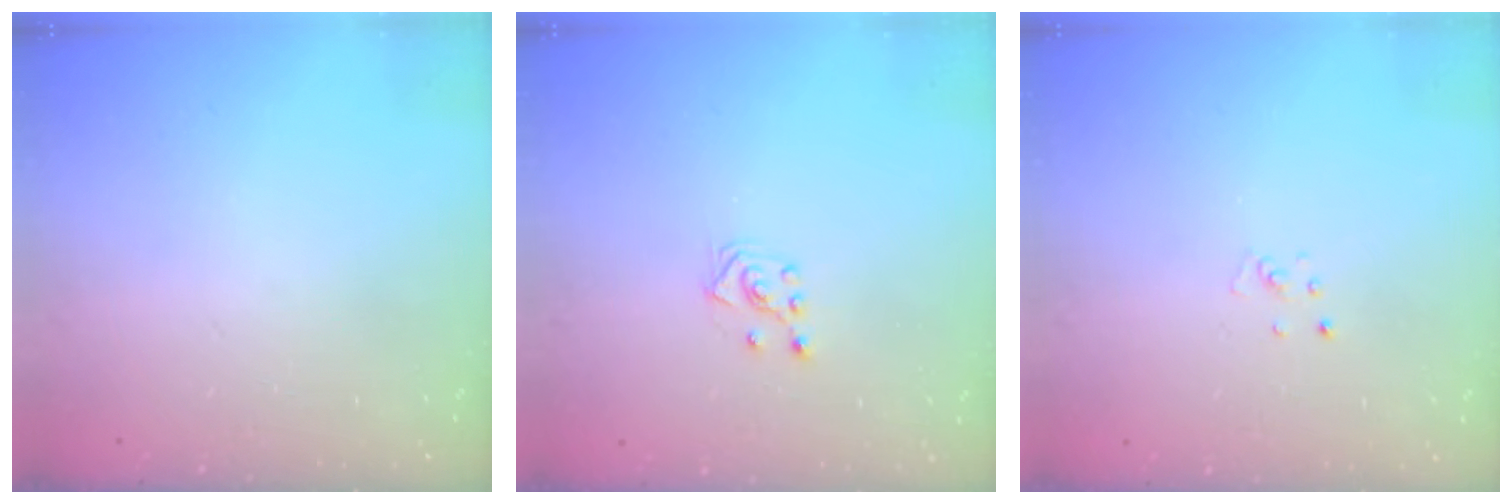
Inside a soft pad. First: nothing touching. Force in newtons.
{"total": 3.1, "press": 3.0, "slide": 0.7}
{"total": 3.1, "press": 3.1, "slide": 0.4}